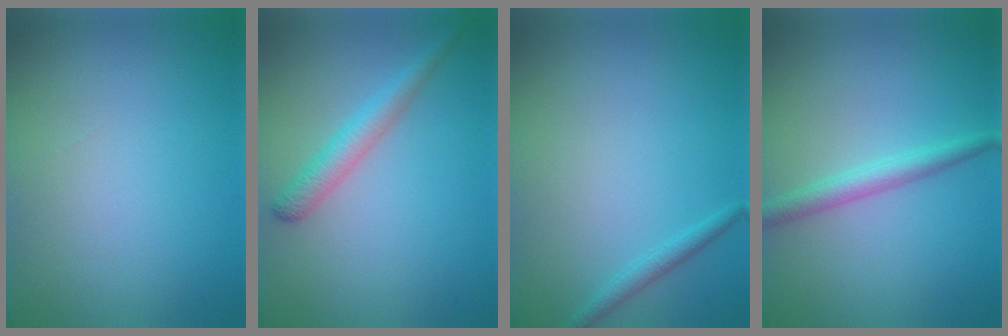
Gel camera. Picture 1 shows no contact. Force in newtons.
{"total": 2.7, "press": 2.7, "slide": 0.1}
{"total": 1.2, "press": 1.2, "slide": 0.1}
{"total": 2.4, "press": 2.4, "slide": 0.0}